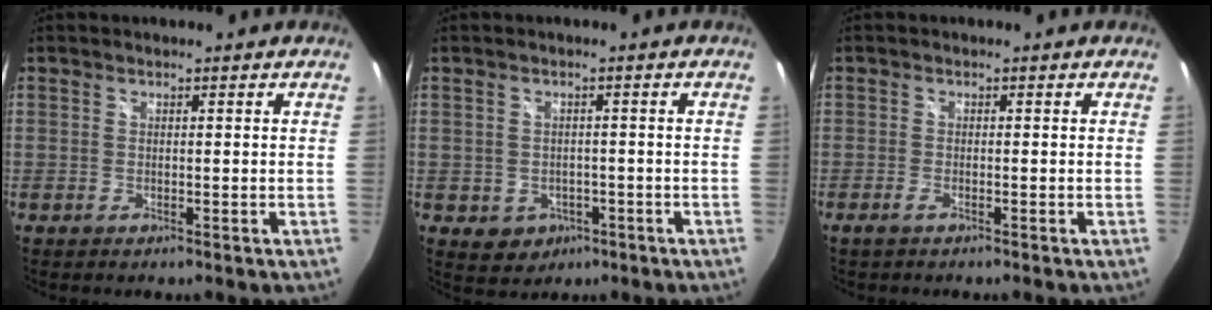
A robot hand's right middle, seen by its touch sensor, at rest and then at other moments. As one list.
[{"total": 4.8, "force": [-1.5, 4.3, 1.4], "torque": [-0.040, 0.002, -0.008]}, {"total": 1.1, "force": [-0.9, 0.1, 0.6], "torque": [-0.016, -0.003, -0.020]}]